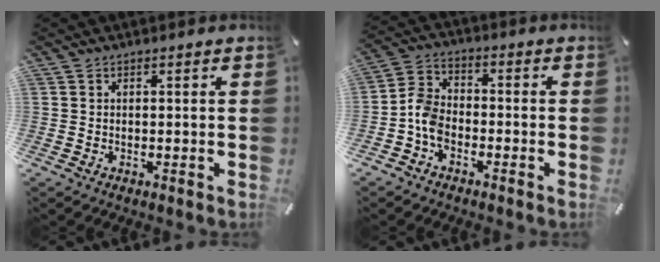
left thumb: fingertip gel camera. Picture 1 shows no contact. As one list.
[{"total": 6.5, "force": [-3.1, 4.7, 3.3], "torque": [-0.079, 0.020, -0.061]}]